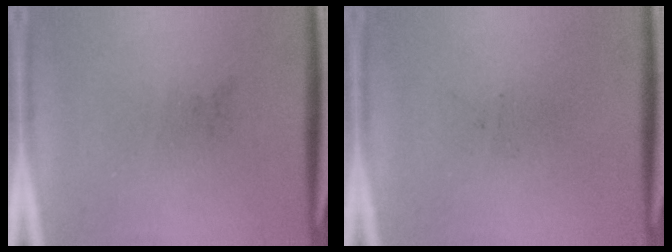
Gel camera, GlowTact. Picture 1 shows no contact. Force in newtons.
{"total": 0.0}